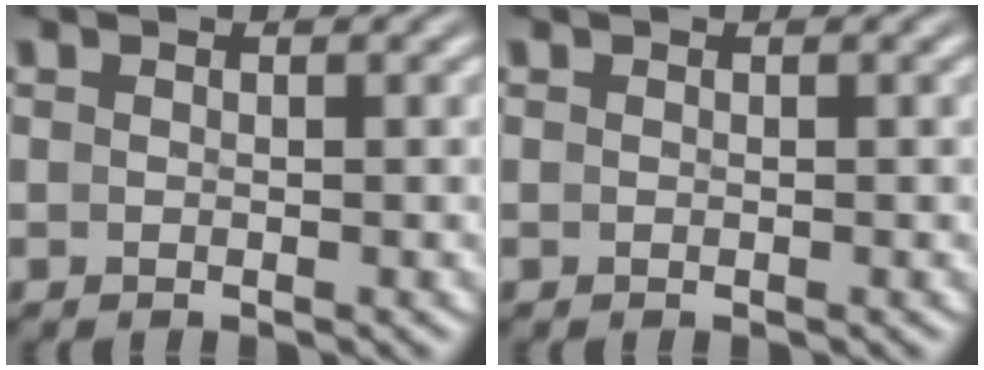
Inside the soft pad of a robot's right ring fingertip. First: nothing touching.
{"total": 0.0}